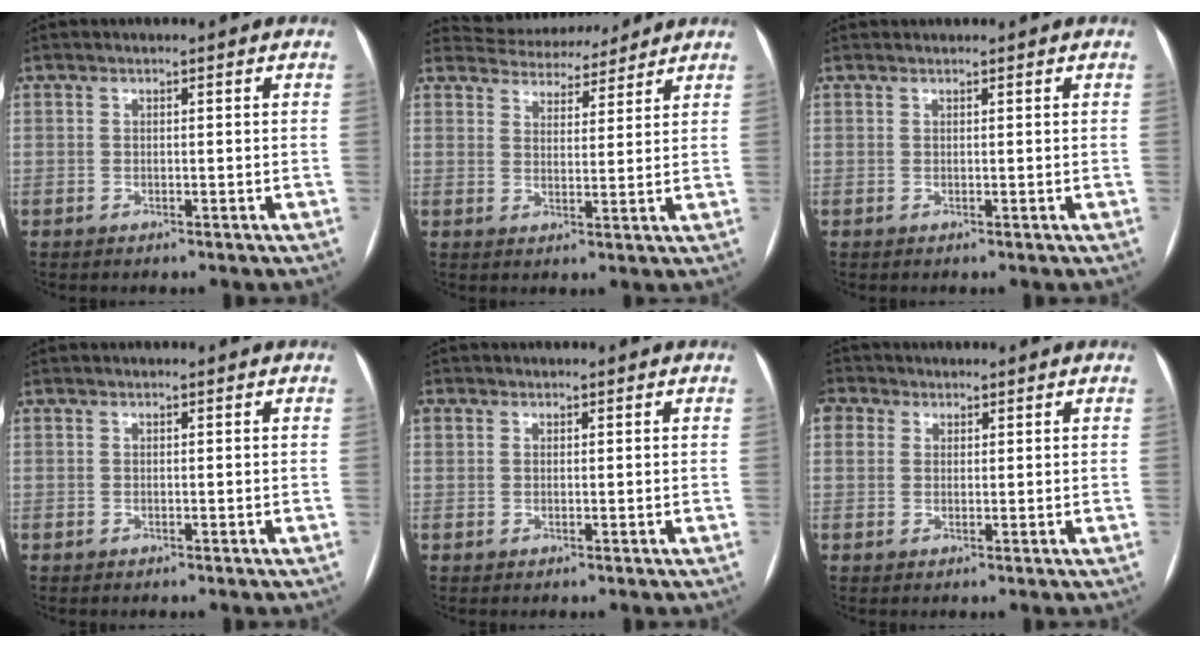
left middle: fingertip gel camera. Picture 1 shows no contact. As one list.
[{"total": 9.6, "force": [9.1, 2.6, 1.5], "torque": [-0.019, 0.014, 0.129]}, {"total": 0.7, "force": [0.7, 0.1, 0.0], "torque": [-0.004, 0.016, 0.016]}, {"total": 0.0}, {"total": 1.7, "force": [0.7, 1.5, 0.4], "torque": [-0.007, 0.007, 0.012]}, {"total": 4.1, "force": [2.0, 3.3, 1.4], "torque": [-0.039, 0.020, 0.039]}]